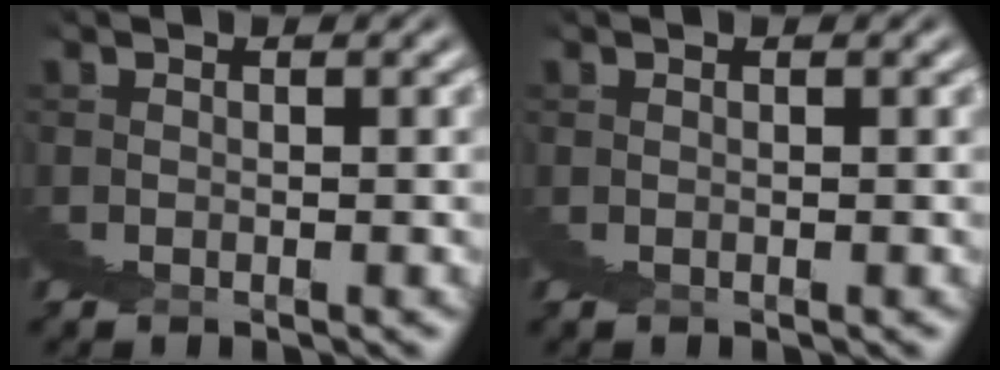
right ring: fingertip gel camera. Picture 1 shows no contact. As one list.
[{"total": 0.0}]